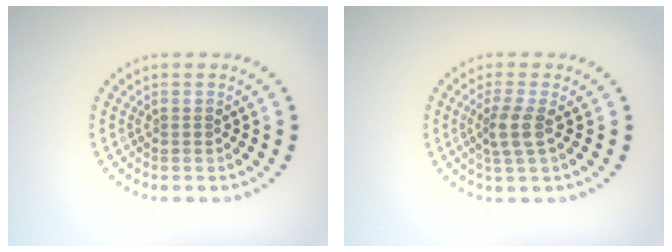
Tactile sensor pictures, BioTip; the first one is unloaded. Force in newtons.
{"total": 2.4, "press": 1.9, "slide": 1.5}